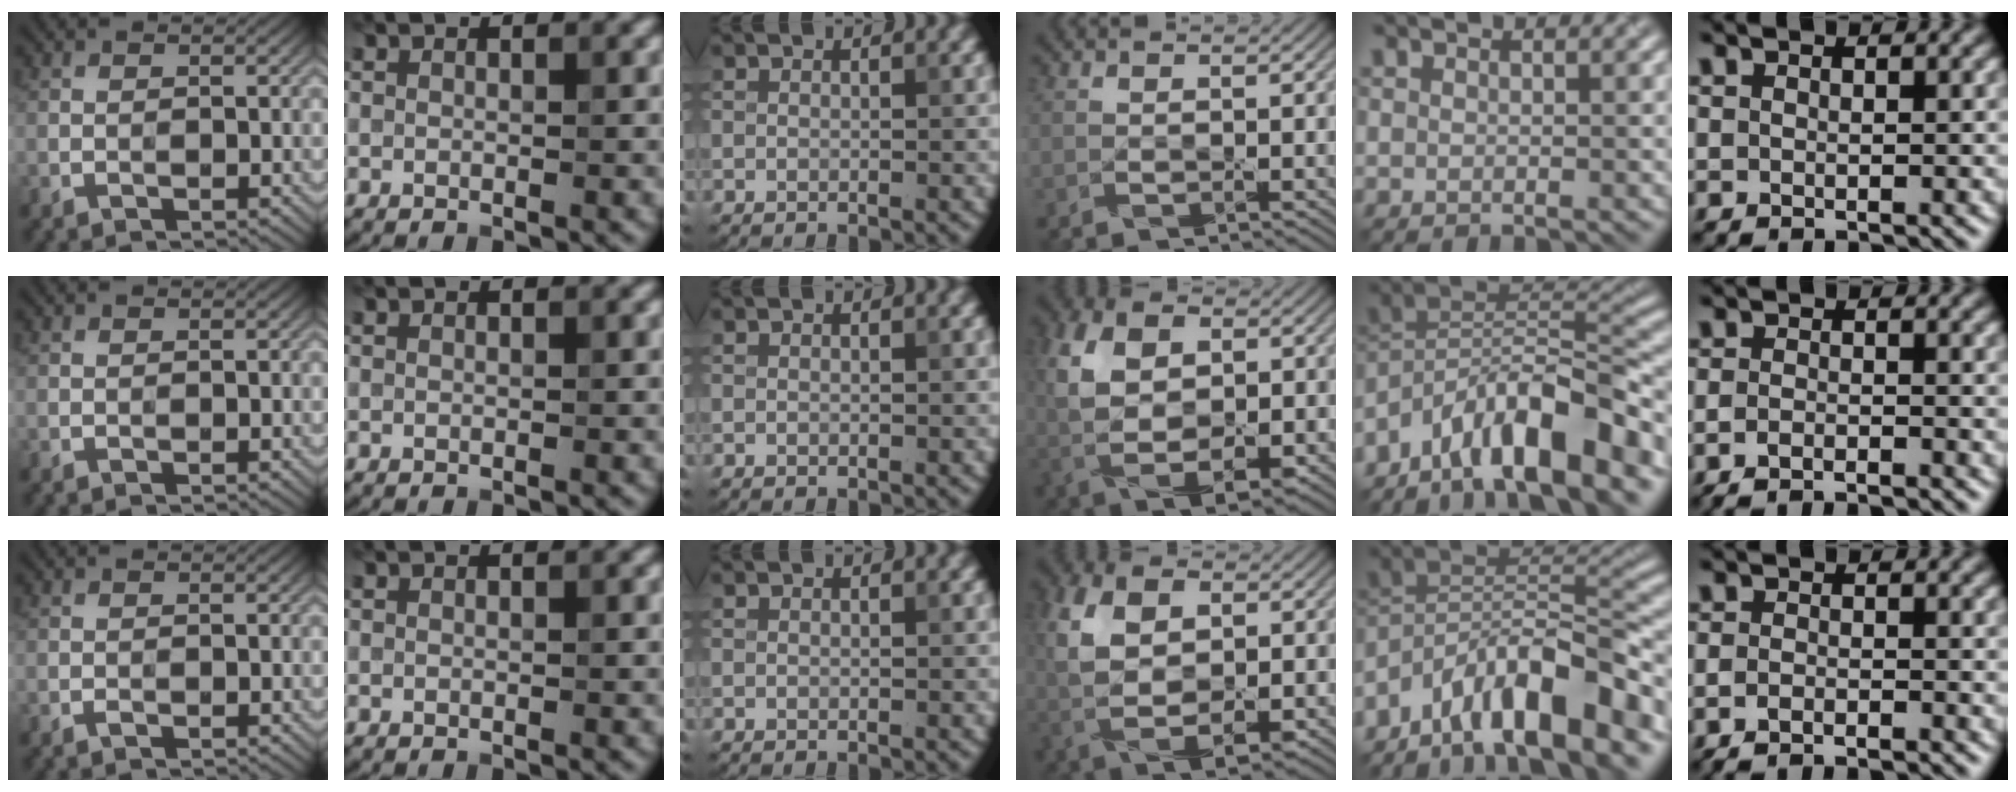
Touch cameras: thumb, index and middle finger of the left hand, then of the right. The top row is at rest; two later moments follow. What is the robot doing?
{"motion": "wipe", "object": "measuring cup"}